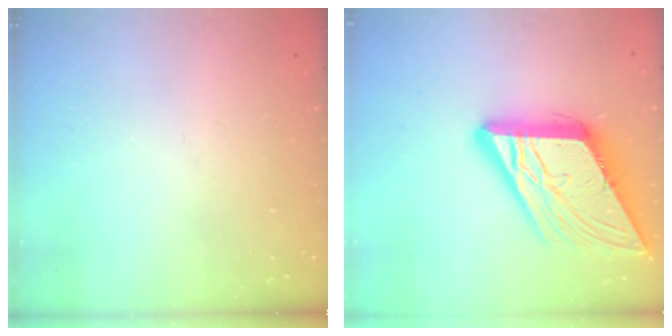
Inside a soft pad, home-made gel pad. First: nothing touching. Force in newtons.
{"total": 18.7, "press": 18.6, "slide": 2.1}